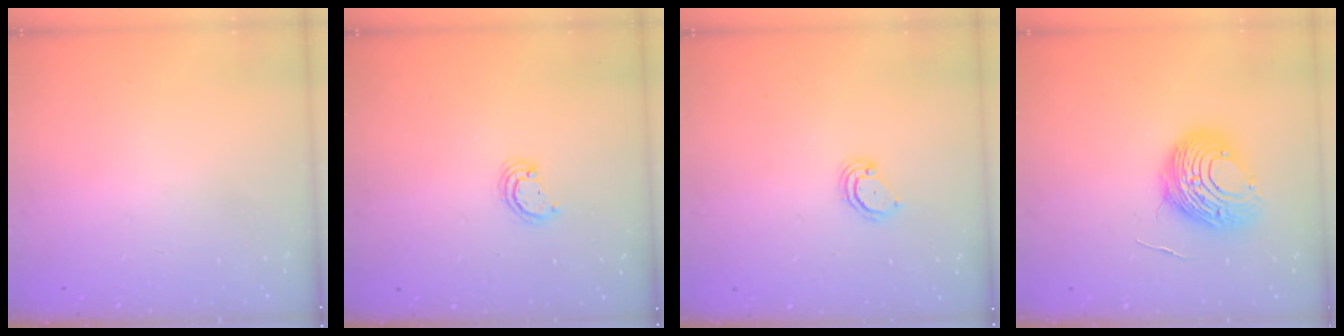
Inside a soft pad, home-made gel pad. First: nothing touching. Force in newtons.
{"total": 3.0, "press": 2.9, "slide": 0.3}
{"total": 3.2, "press": 3.2, "slide": 0.3}
{"total": 11.2, "press": 11.2, "slide": 1.2}